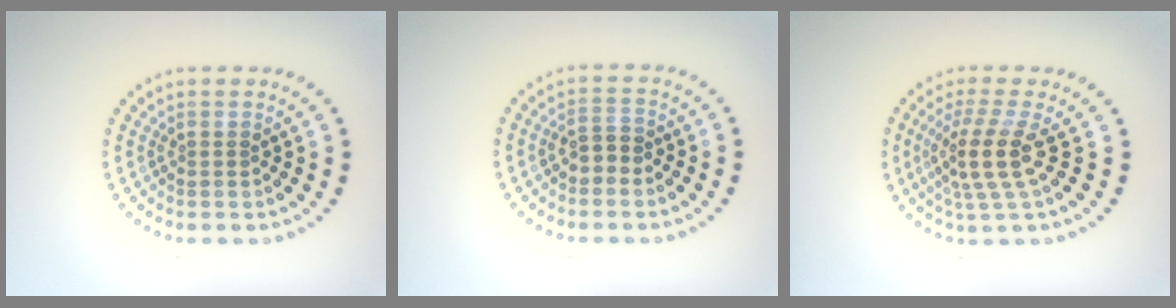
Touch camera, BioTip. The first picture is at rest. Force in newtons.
{"total": 1.9, "press": 1.8, "slide": 0.7}
{"total": 3.8, "press": 2.7, "slide": 2.7}